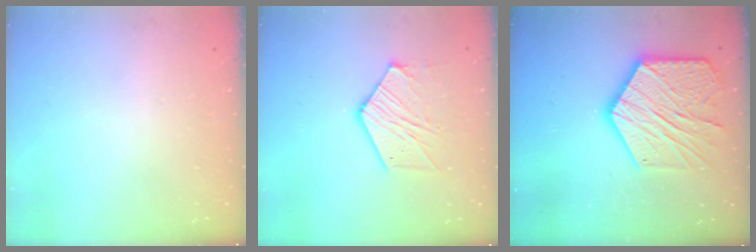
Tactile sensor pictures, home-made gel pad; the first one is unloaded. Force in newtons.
{"total": 11.5, "press": 11.5, "slide": 1.1}
{"total": 22.6, "press": 22.5, "slide": 2.0}